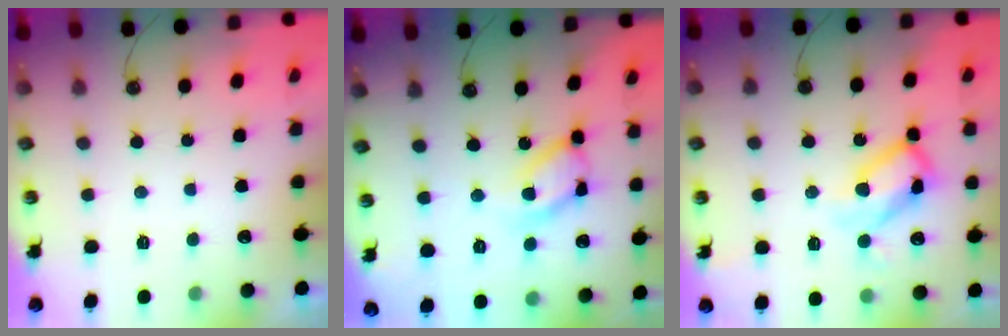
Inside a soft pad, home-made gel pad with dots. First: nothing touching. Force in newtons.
{"total": 13.5, "press": 13.5, "slide": 1.1}
{"total": 12.2, "press": 12.1, "slide": 1.2}